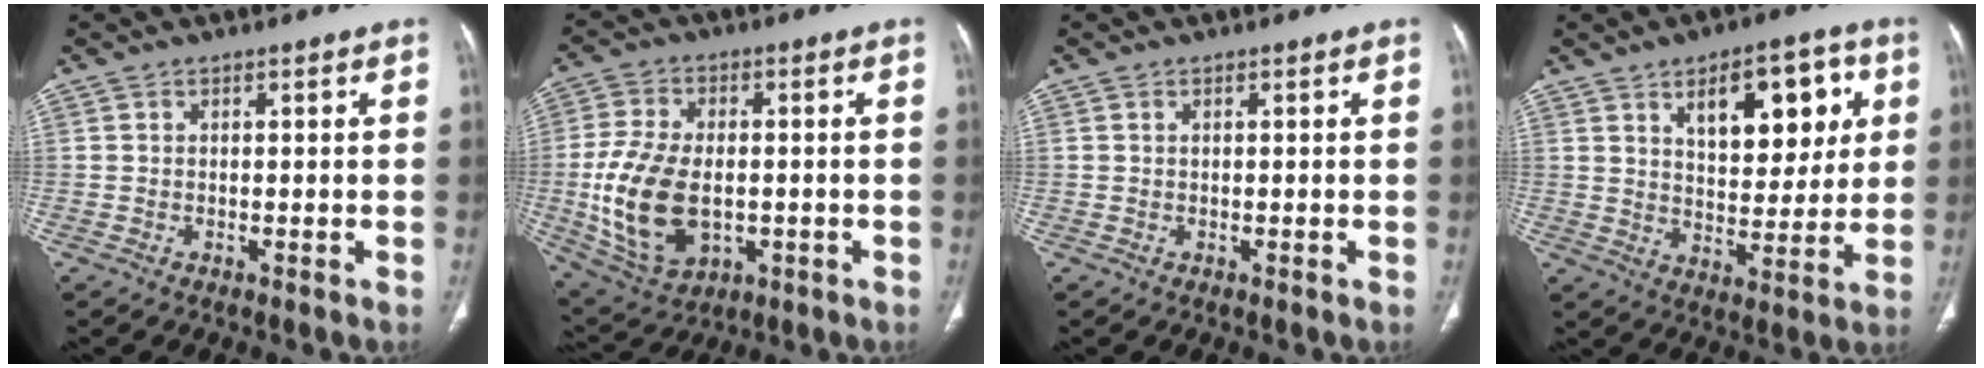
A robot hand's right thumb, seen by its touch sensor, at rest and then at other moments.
{"total": 16.2, "force": [-2.0, 9.9, 12.6], "torque": [-0.246, -0.003, -0.018]}
{"total": 0.0}
{"total": 15.0, "force": [5.9, 7.5, 11.5], "torque": [-0.117, -0.019, 0.091]}